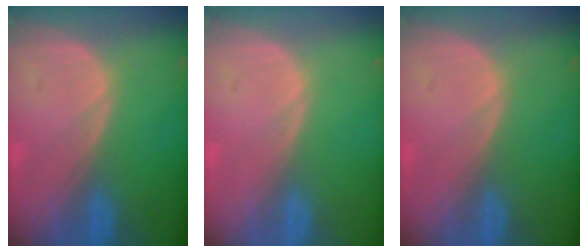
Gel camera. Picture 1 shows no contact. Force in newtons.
{"total": 0.0}
{"total": 0.0}